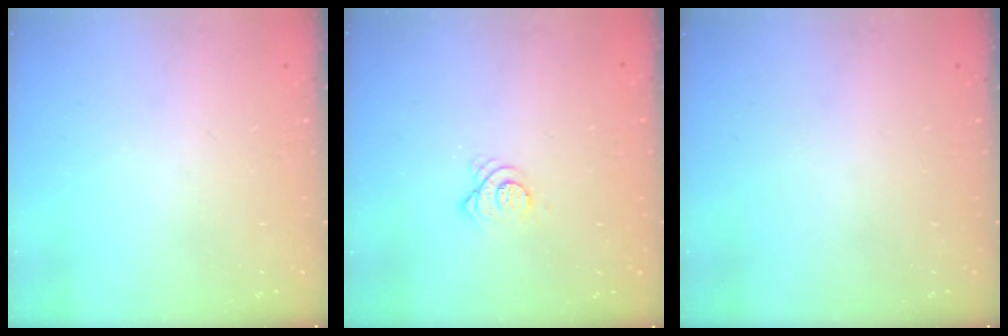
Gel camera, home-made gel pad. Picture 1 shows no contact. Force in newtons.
{"total": 3.8, "press": 3.8, "slide": 0.3}
{"total": 0.0}